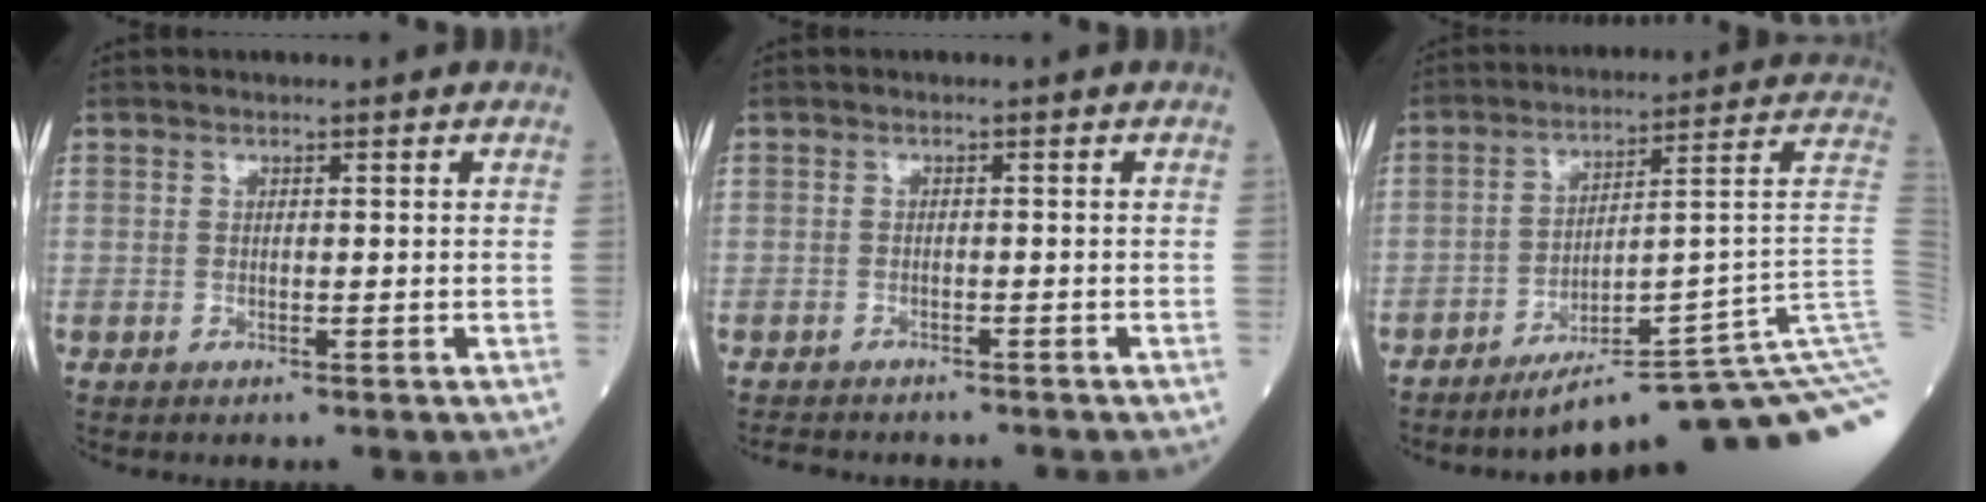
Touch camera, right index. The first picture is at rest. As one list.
[{"total": 5.2, "force": [-4.6, 1.9, 1.4], "torque": [-0.021, -0.005, -0.066]}, {"total": 21.3, "force": [-13.4, -1.4, 16.5], "torque": [-0.101, 0.045, -0.189]}]